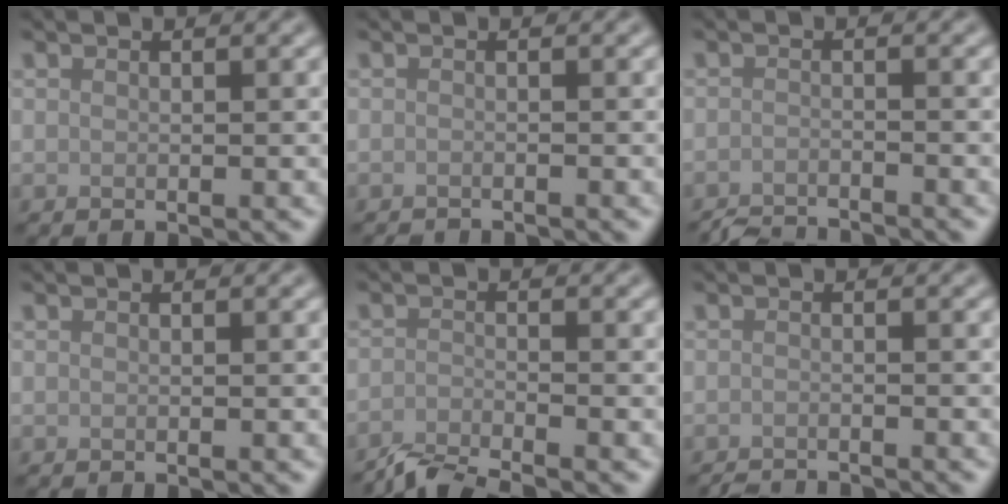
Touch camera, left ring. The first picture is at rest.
{"total": 2.1, "force": [-2.0, 0.2, 0.4], "torque": [0.005, -0.008, -0.030]}
{"total": 3.8, "force": [-3.7, 0.4, 0.8], "torque": [-0.009, -0.011, -0.065]}
{"total": 0.0}
{"total": 3.9, "force": [-3.6, 0.5, 1.5], "torque": [-0.022, -0.008, -0.074]}
{"total": 3.0, "force": [-2.9, 0.3, 0.7], "torque": [-0.004, -0.010, -0.047]}